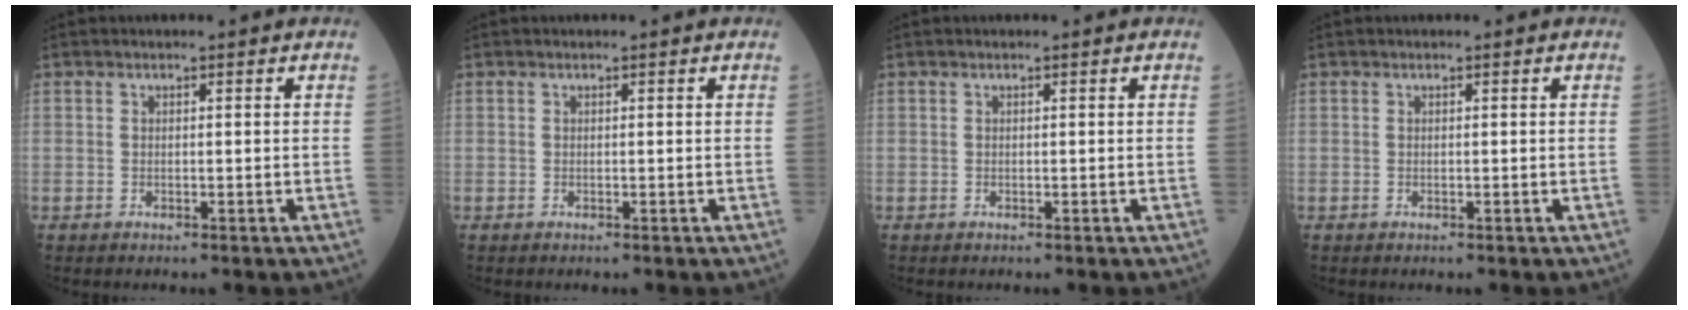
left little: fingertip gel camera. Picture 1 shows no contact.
{"total": 0.0}
{"total": 0.0}
{"total": 0.0}